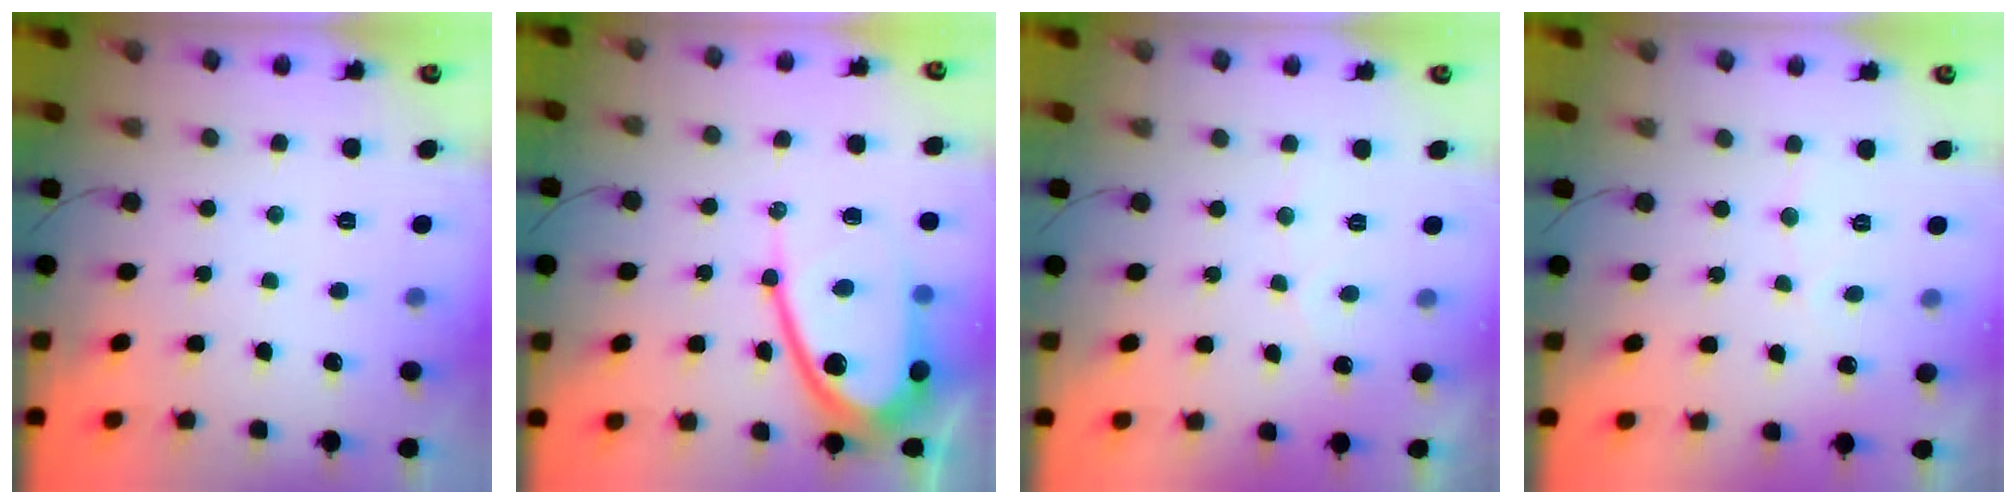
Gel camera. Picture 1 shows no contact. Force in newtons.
{"total": 16.6, "press": 16.5, "slide": 1.5}
{"total": 2.7, "press": 2.7, "slide": 0.1}
{"total": 2.6, "press": 2.6, "slide": 0.2}